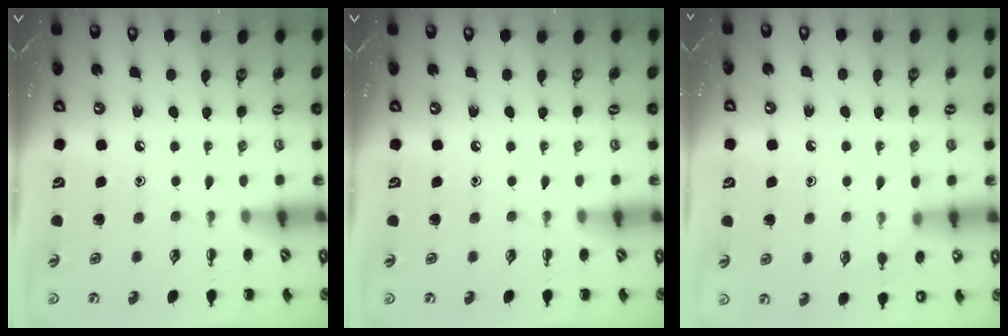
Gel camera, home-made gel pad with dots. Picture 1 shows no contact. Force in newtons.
{"total": 0.0}
{"total": 8.8, "press": 8.7, "slide": 1.5}